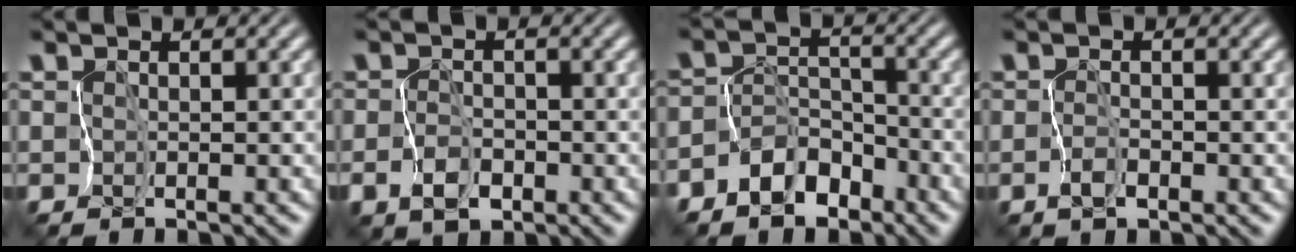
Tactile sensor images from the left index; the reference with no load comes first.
{"total": 2.2, "force": [-0.9, 1.6, 1.3], "torque": [-0.023, 0.001, -0.020]}
{"total": 5.7, "force": [-4.2, 3.5, 1.2], "torque": [0.000, 0.018, -0.081]}
{"total": 0.6, "force": [-0.3, 0.2, 0.5], "torque": [-0.010, 0.007, -0.005]}